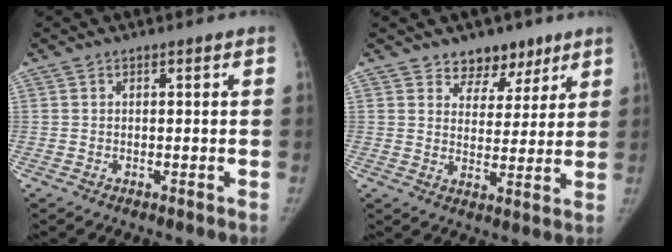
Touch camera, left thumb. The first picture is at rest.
{"total": 7.2, "force": [5.2, 4.8, 1.7], "torque": [0.022, -0.029, 0.081]}